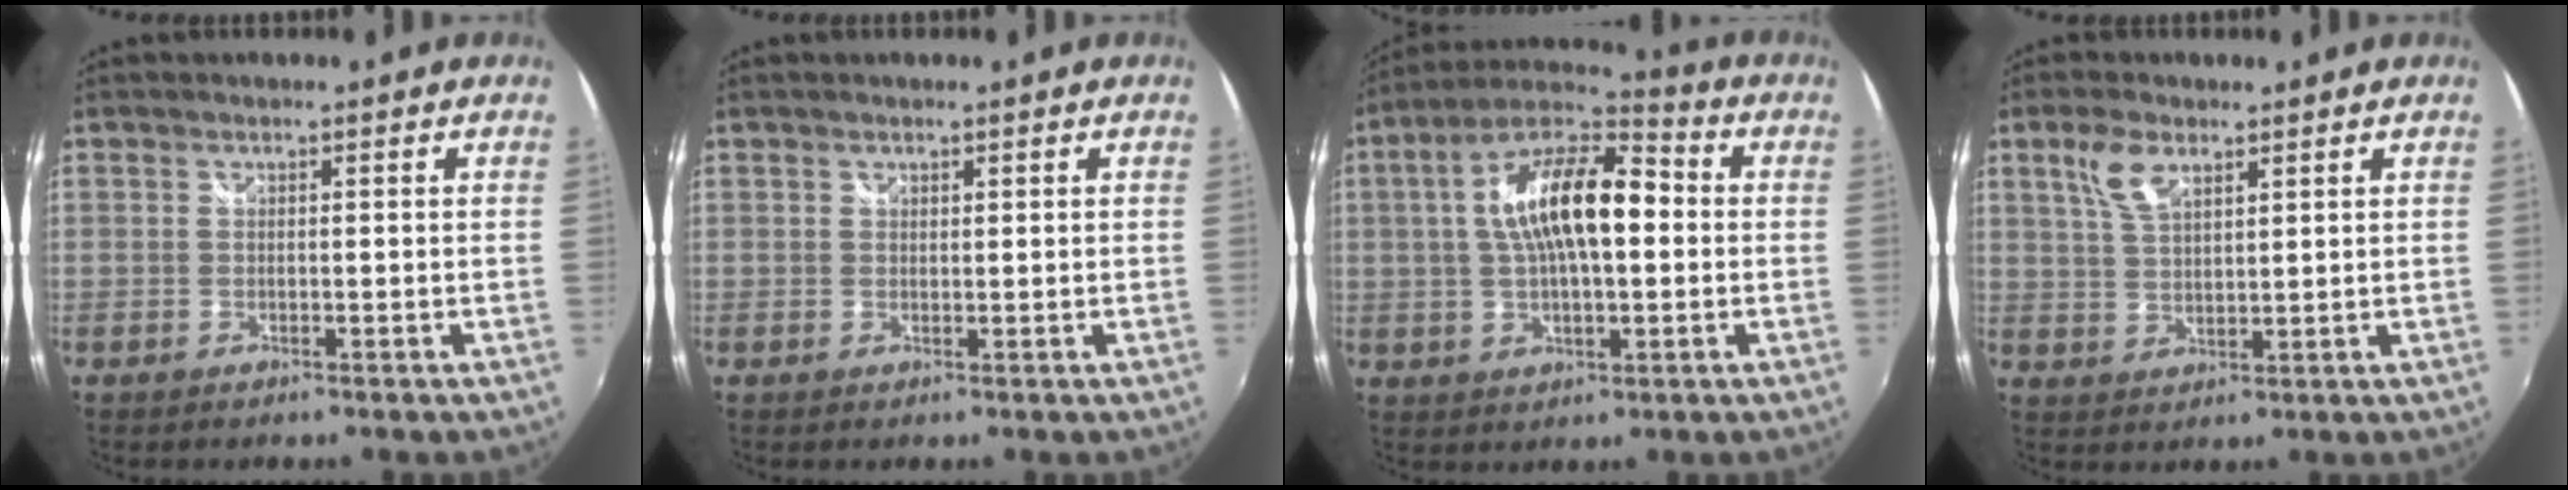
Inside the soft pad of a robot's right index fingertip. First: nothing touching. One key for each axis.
{"total": 0.5, "fx": 0.4, "fy": 0.3, "fz": 0.0, "tx": 0.001, "ty": 0.001, "tz": 0.007}
{"total": 16.3, "fx": 1.3, "fy": 6.9, "fz": 14.7, "tx": -0.263, "ty": 0.025, "tz": 0.013}
{"total": 5.9, "fx": 3.3, "fy": 2.7, "fz": 4.0, "tx": -0.081, "ty": 0.008, "tz": 0.068}